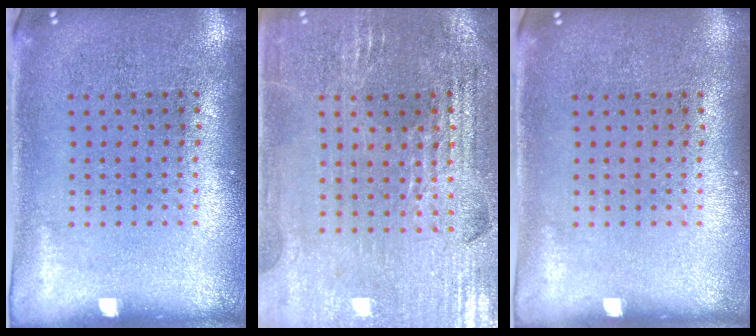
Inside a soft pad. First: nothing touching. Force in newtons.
{"total": 2.9, "press": 2.9, "slide": 0.5}
{"total": 0.0}